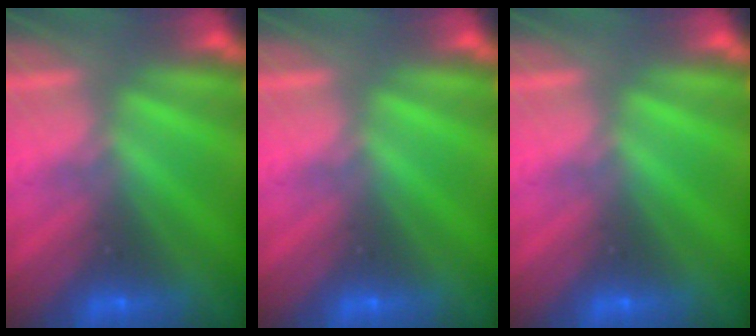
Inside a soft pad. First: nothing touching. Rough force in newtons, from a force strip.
{"total": 0.0}
{"total": 0.0}